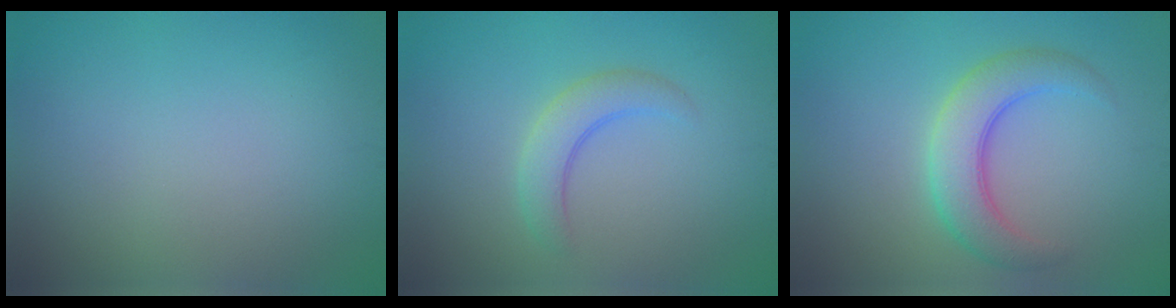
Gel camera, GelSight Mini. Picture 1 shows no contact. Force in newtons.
{"total": 3.0, "press": 3.0, "slide": 0.3}
{"total": 5.0, "press": 5.0, "slide": 0.1}